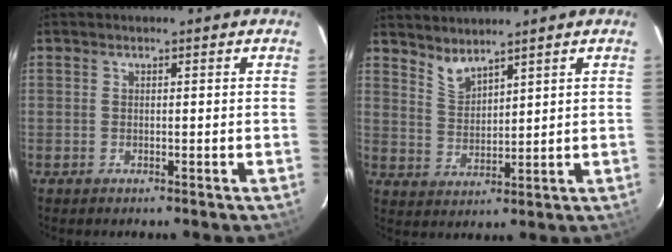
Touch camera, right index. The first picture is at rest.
{"total": 4.4, "force": [4.0, 0.8, 1.6], "torque": [-0.031, -0.005, 0.080]}